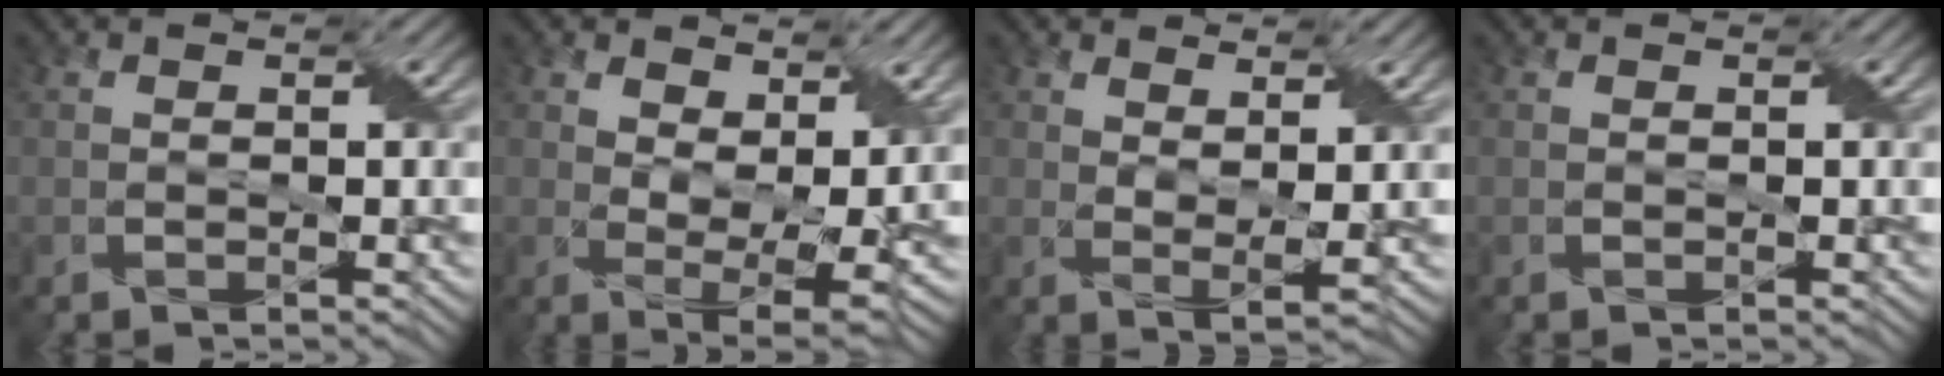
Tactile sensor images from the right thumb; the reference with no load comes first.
{"total": 6.4, "force": [2.8, 2.8, 5.0], "torque": [-0.100, -0.008, 0.053]}
{"total": 3.3, "force": [2.1, 0.6, 2.5], "torque": [-0.059, -0.005, 0.042]}
{"total": 0.0}